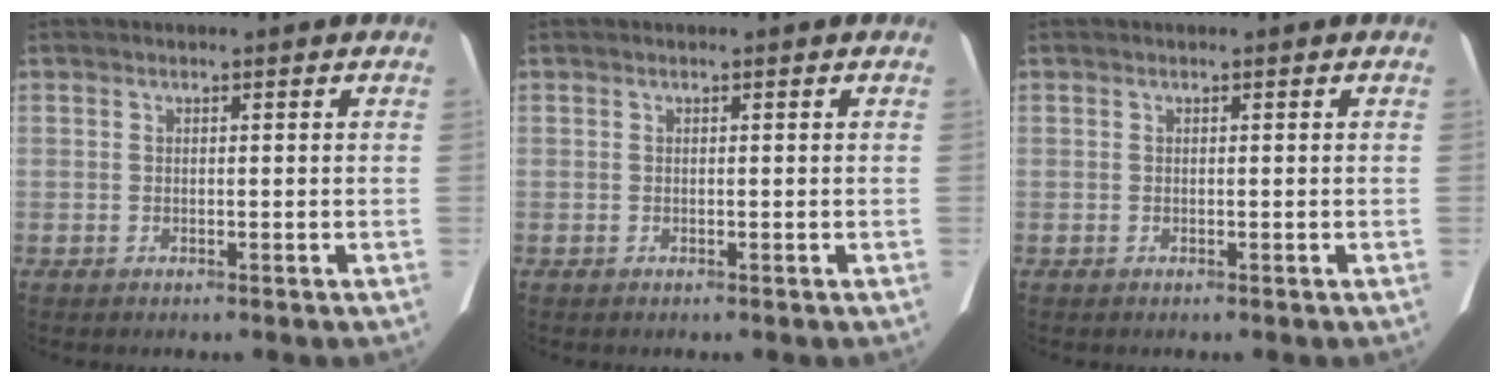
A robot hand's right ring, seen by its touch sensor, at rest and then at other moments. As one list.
[{"total": 0.0}, {"total": 0.0}]